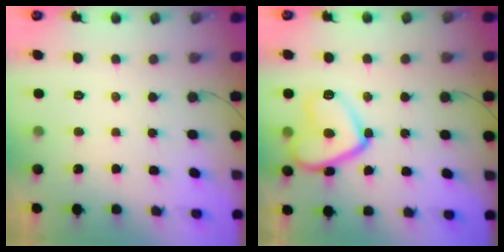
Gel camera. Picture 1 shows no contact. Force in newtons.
{"total": 14.2, "press": 14.1, "slide": 1.2}